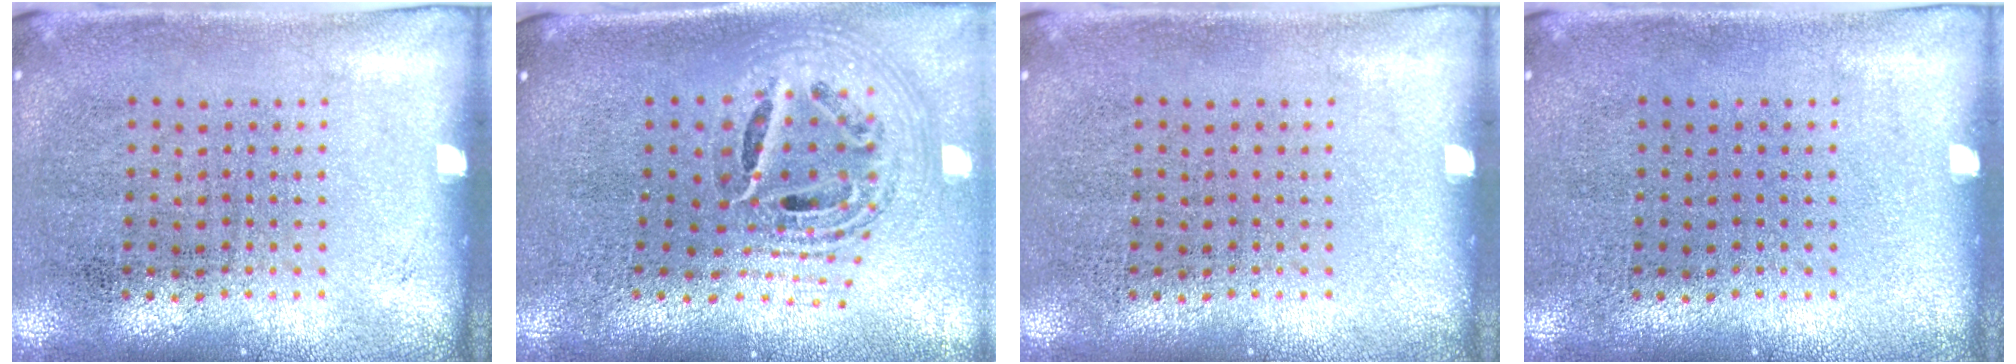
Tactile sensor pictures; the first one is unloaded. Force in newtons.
{"total": 1.9, "press": 1.5, "slide": 1.2}
{"total": 0.0}
{"total": 0.0}